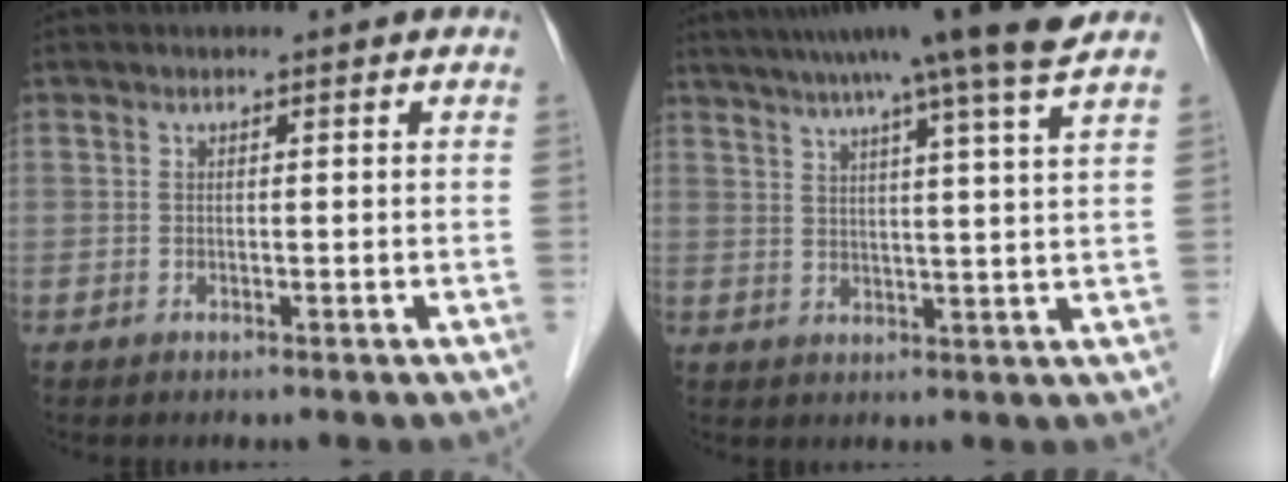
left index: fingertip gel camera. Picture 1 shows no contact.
{"total": 15.3, "force": [12.1, -1.9, 9.2], "torque": [-0.150, 0.004, 0.156]}